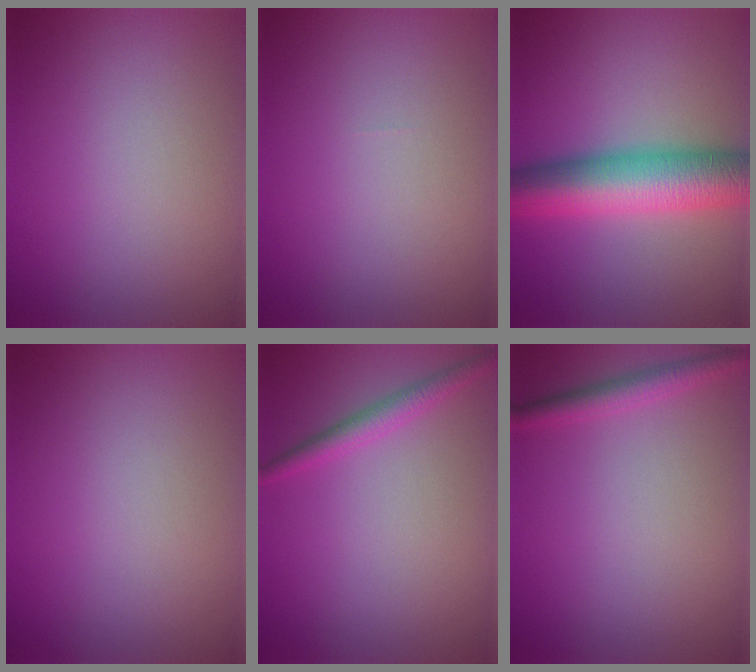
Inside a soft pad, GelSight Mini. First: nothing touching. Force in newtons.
{"total": 0.0}
{"total": 9.0, "press": 9.0, "slide": 0.1}
{"total": 0.0}
{"total": 2.0, "press": 2.0, "slide": 0.1}
{"total": 2.1, "press": 2.1, "slide": 0.1}